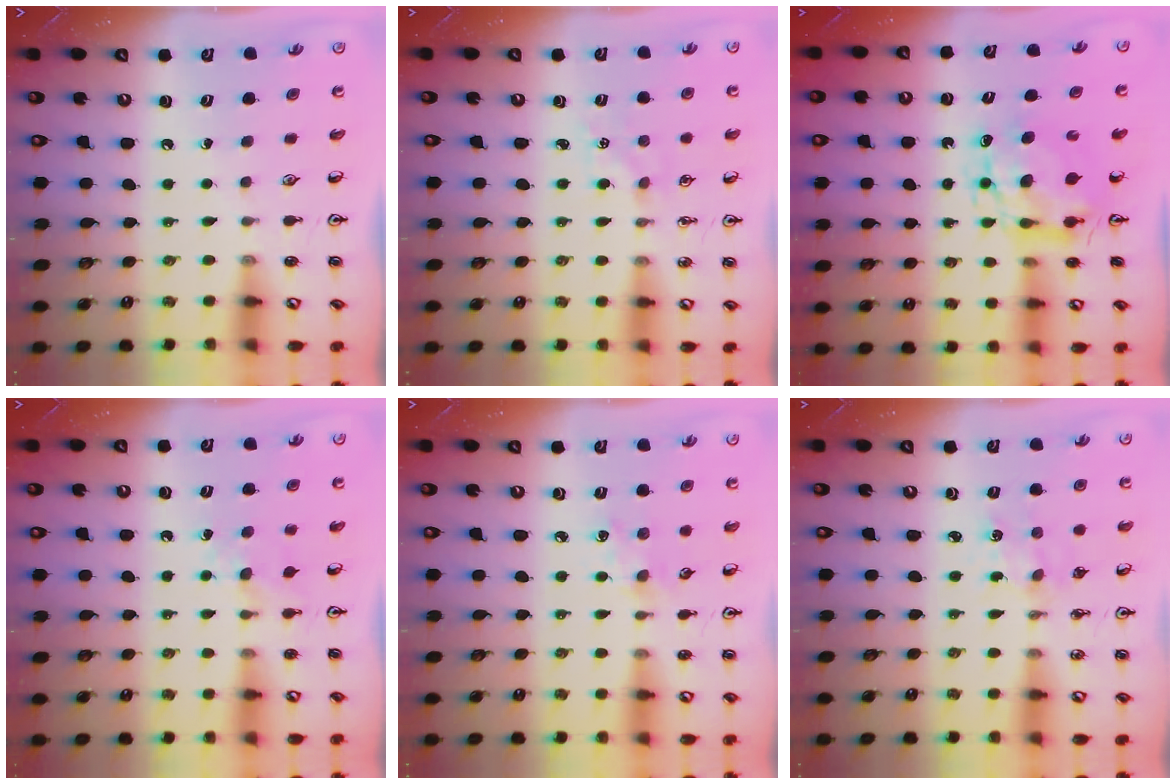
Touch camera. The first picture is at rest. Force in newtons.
{"total": 2.4, "press": 2.3, "slide": 0.3}
{"total": 8.3, "press": 8.3, "slide": 0.7}
{"total": 4.5, "press": 4.5, "slide": 0.5}
{"total": 4.4, "press": 4.4, "slide": 0.6}
{"total": 2.8, "press": 2.8, "slide": 0.4}